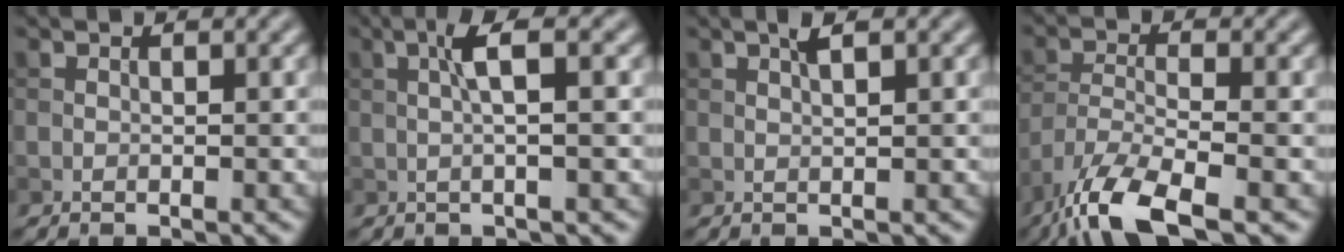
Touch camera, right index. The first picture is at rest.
{"total": 3.2, "force": [0.6, 0.4, 3.2], "torque": [-0.057, 0.009, 0.010]}
{"total": 1.4, "force": [0.8, 0.1, 1.2], "torque": [-0.023, 0.004, 0.013]}
{"total": 8.6, "force": [-6.1, 2.3, 5.7], "torque": [-0.112, -0.011, -0.123]}